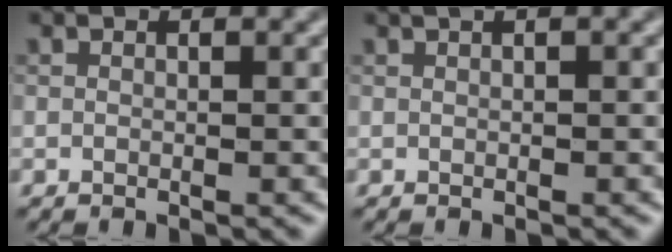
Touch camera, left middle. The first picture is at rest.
{"total": 1.3, "force": [0.7, 0.2, 1.0], "torque": [-0.016, 0.004, 0.013]}